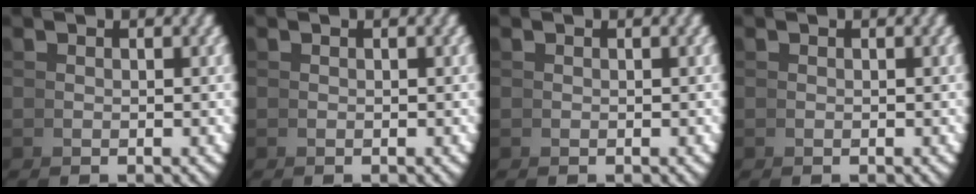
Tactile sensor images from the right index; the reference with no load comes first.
{"total": 0.0}
{"total": 0.0}
{"total": 0.0}